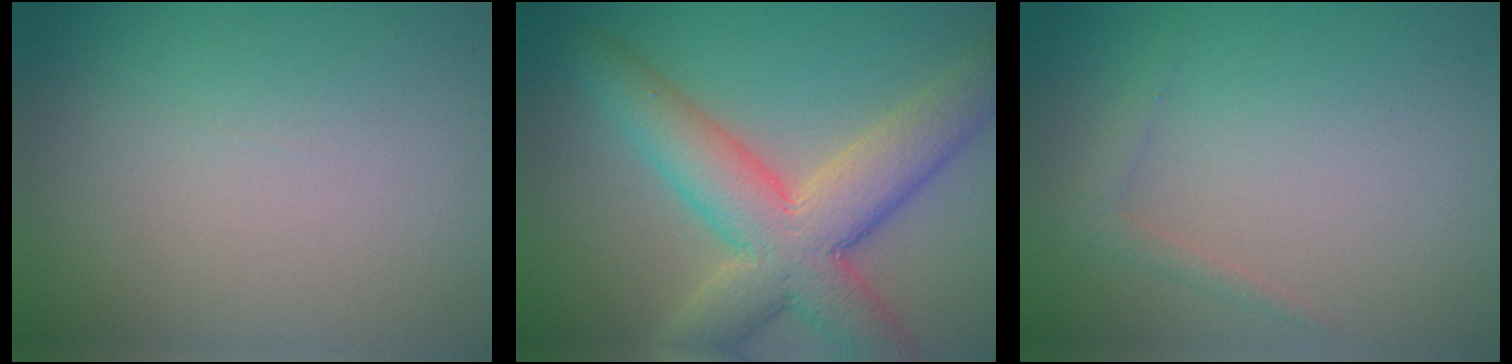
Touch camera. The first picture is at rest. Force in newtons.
{"total": 8.6, "press": 8.6, "slide": 0.6}
{"total": 1.1, "press": 1.1, "slide": 0.1}